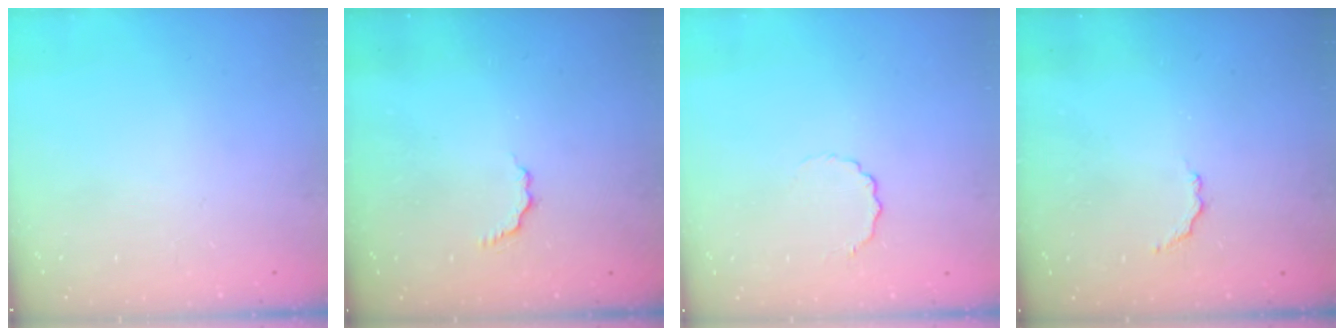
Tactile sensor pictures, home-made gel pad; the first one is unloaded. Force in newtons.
{"total": 2.5, "press": 2.3, "slide": 1.0}
{"total": 3.8, "press": 3.7, "slide": 1.1}
{"total": 2.9, "press": 2.7, "slide": 0.9}